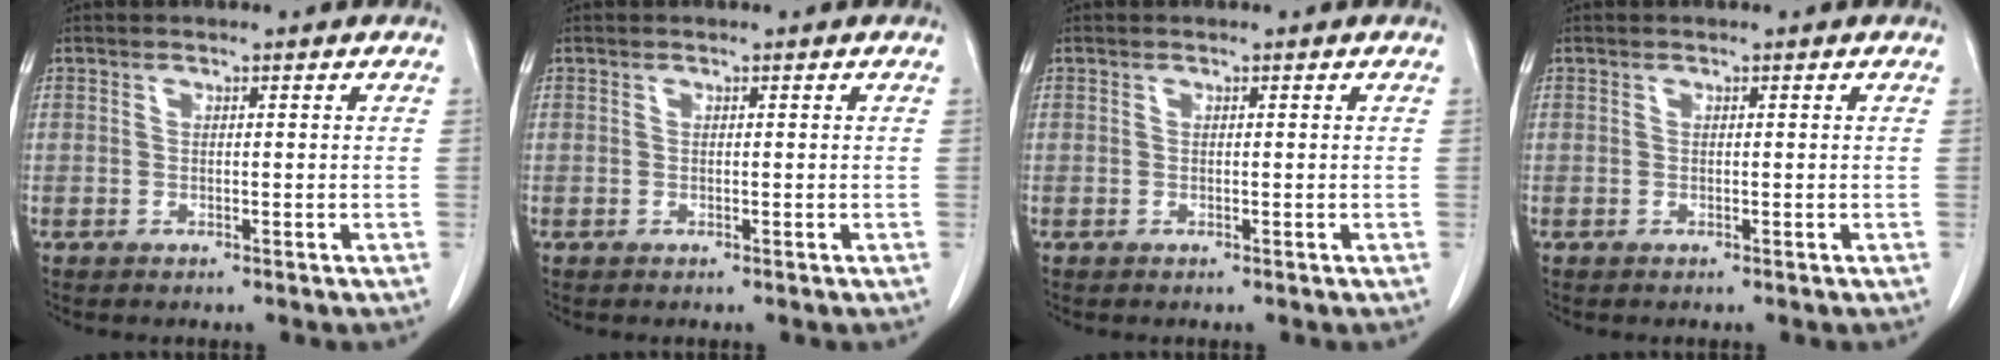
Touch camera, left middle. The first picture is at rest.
{"total": 0.0}
{"total": 0.0}
{"total": 0.0}